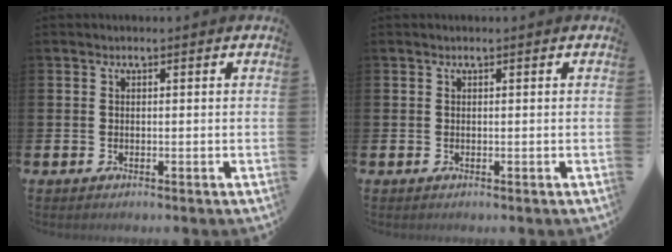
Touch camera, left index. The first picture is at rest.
{"total": 0.0}